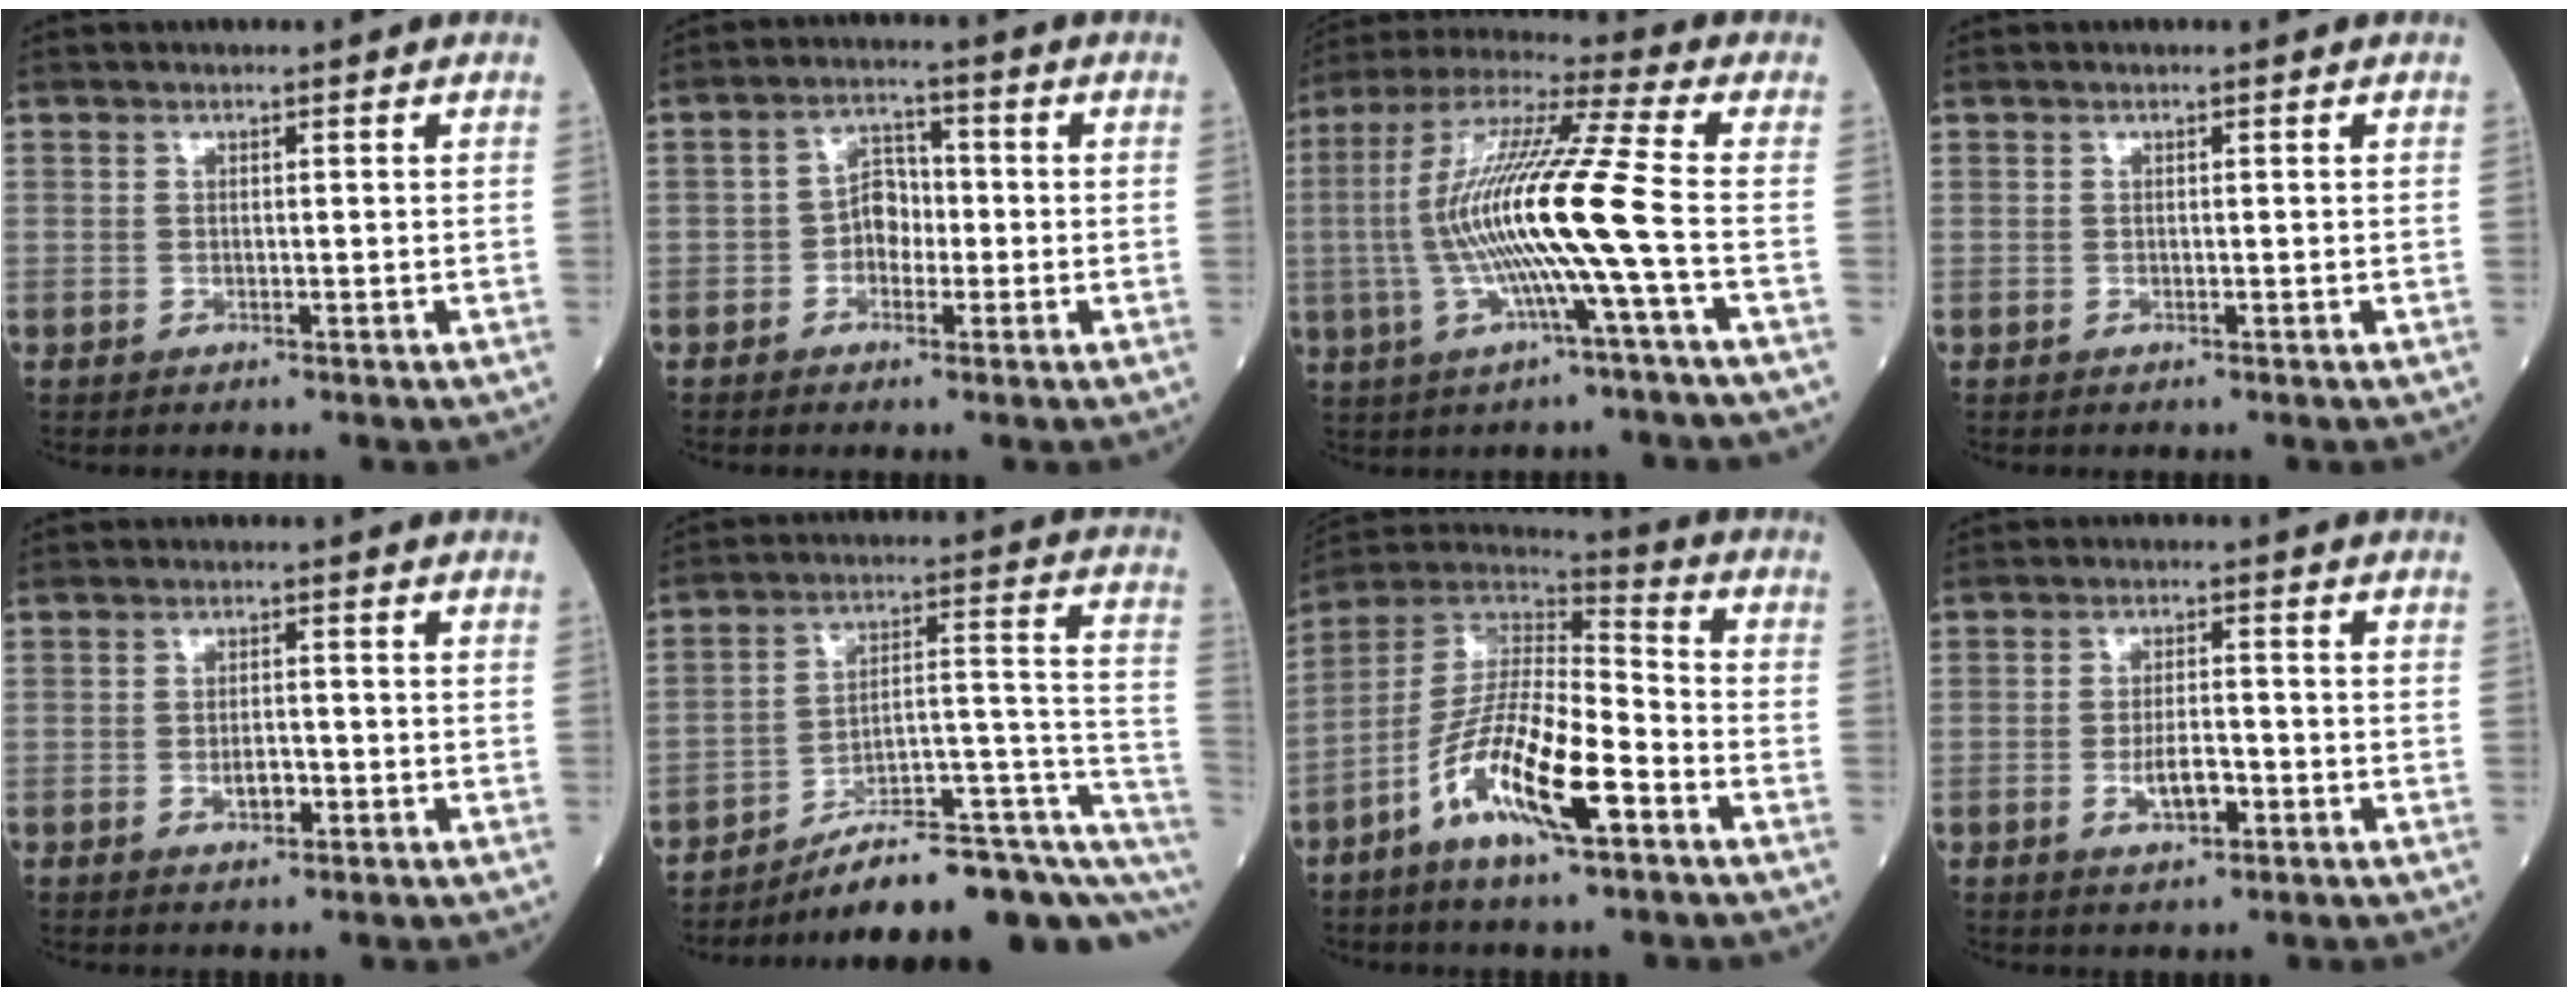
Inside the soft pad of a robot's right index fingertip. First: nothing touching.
{"total": 4.2, "force": [-1.0, 2.9, 2.9], "torque": [-0.043, 0.012, -0.023]}
{"total": 16.1, "force": [-2.5, -1.0, 15.8], "torque": [-0.314, 0.007, -0.060]}
{"total": 0.0}
{"total": 2.5, "force": [-1.0, 1.0, 2.1], "torque": [-0.035, 0.003, -0.013]}
{"total": 19.7, "force": [-12.9, 4.7, 14.1], "torque": [-0.122, 0.067, -0.182]}
{"total": 14.7, "force": [-6.6, 2.8, 12.8], "torque": [-0.244, -0.004, -0.122]}
{"total": 4.4, "force": [-1.6, 1.5, 3.8], "torque": [-0.070, 0.001, -0.026]}